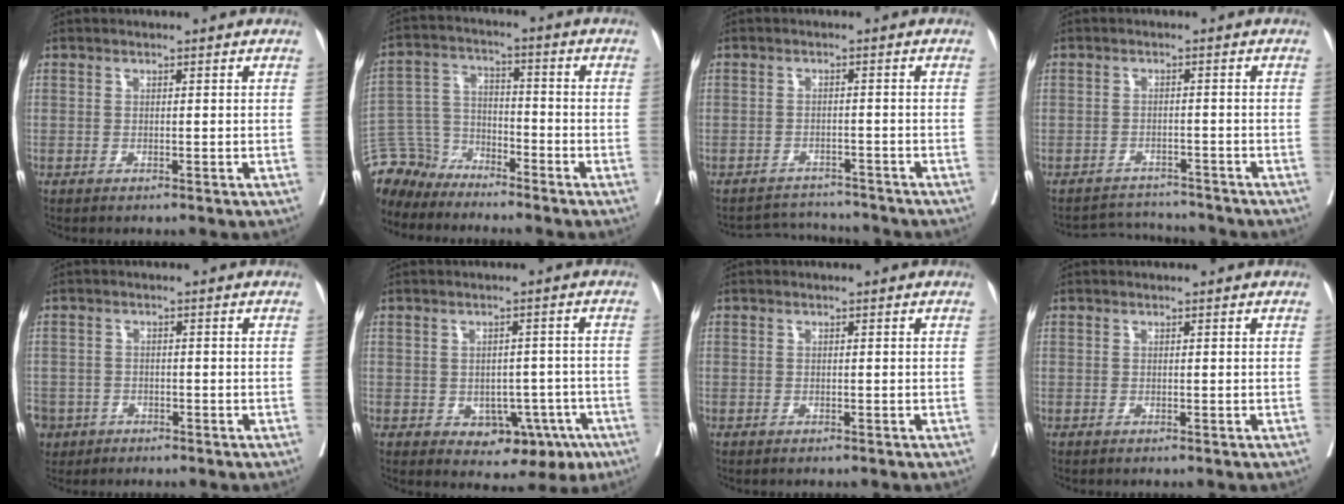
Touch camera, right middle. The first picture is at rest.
{"total": 7.7, "force": [-7.2, 2.5, -0.9], "torque": [0.014, 0.017, -0.149]}
{"total": 4.7, "force": [-4.6, 0.6, -0.9], "torque": [0.013, 0.009, -0.070]}
{"total": 4.5, "force": [-4.3, 0.8, -1.1], "torque": [0.018, 0.009, -0.065]}
{"total": 7.7, "force": [-4.0, 6.2, 1.9], "torque": [-0.059, 0.003, -0.067]}
{"total": 8.0, "force": [-3.3, 5.3, 5.0], "torque": [-0.044, 0.013, -0.032]}
{"total": 0.0}
{"total": 0.0}